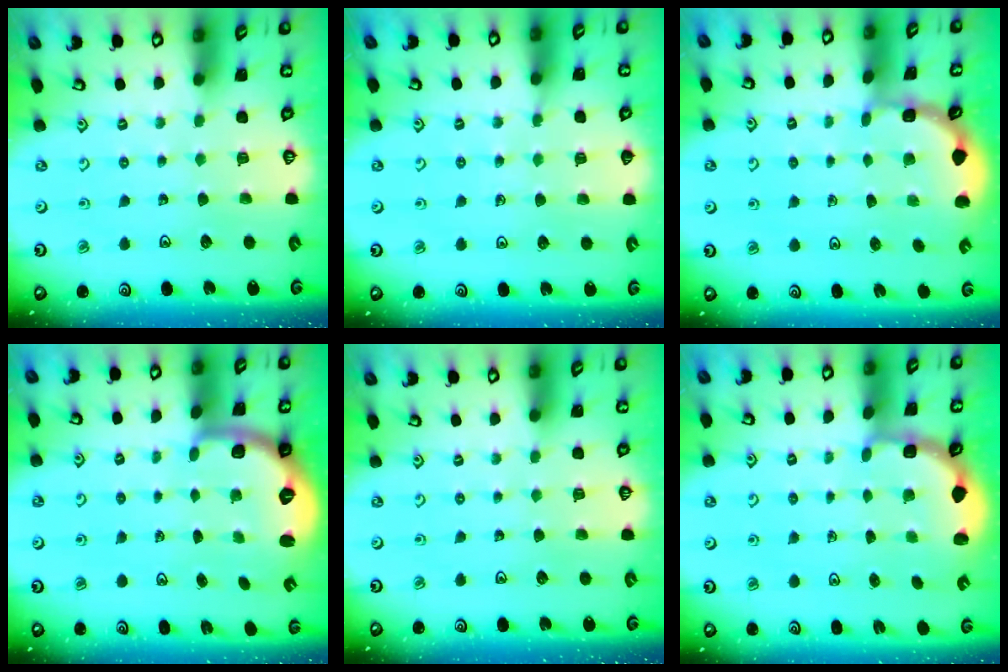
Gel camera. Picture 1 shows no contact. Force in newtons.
{"total": 4.6, "press": 4.5, "slide": 0.9}
{"total": 1.7, "press": 1.7, "slide": 0.2}
{"total": 2.0, "press": 1.5, "slide": 1.3}
{"total": 0.0}
{"total": 2.7, "press": 2.3, "slide": 1.4}